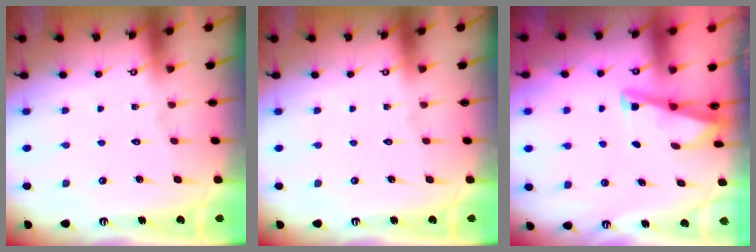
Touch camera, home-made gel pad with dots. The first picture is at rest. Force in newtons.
{"total": 0.0}
{"total": 2.8, "press": 2.8, "slide": 0.3}